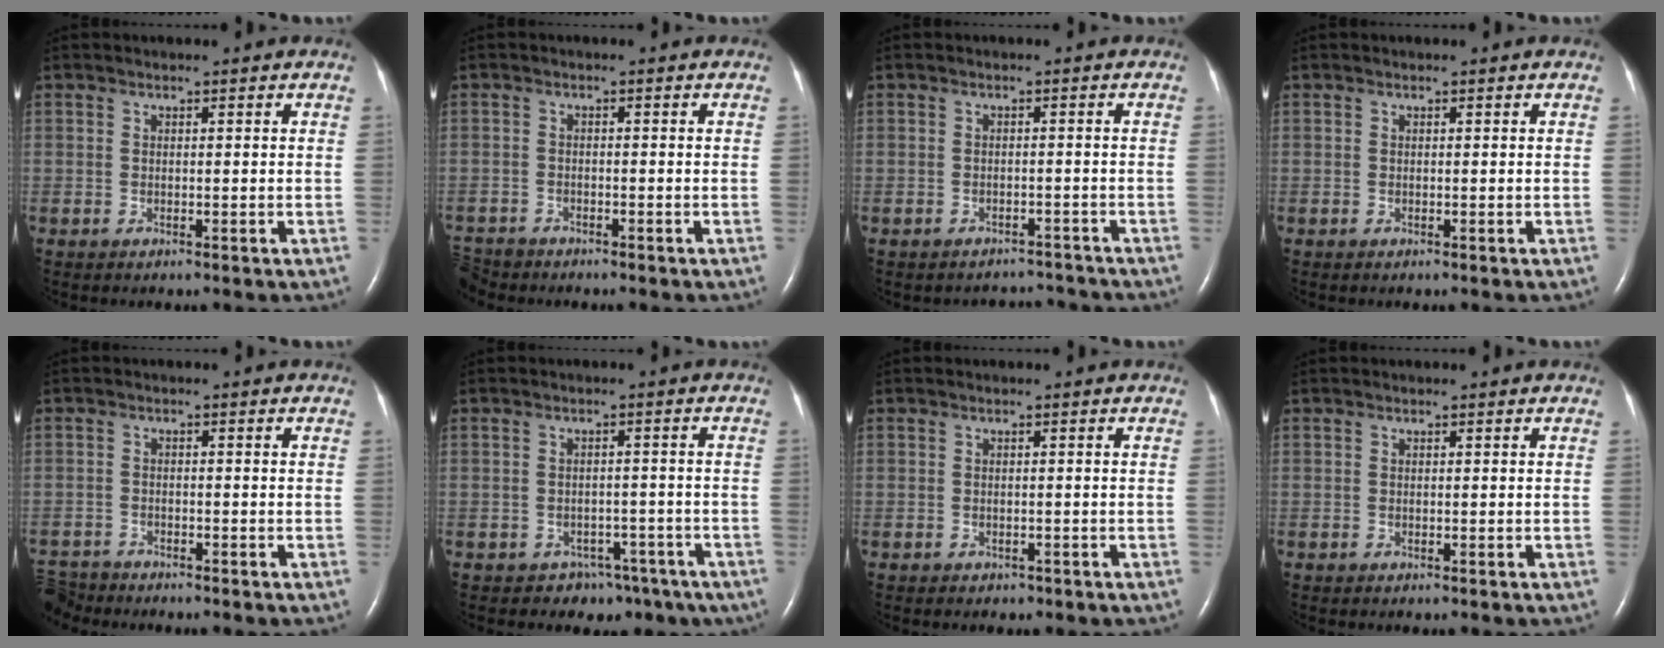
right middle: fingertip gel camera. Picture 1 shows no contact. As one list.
[{"total": 4.1, "force": [-3.9, 1.5, 0.4], "torque": [-0.010, -0.010, -0.073]}, {"total": 3.3, "force": [-3.1, 1.0, -0.9], "torque": [0.010, 0.010, -0.041]}, {"total": 0.0}, {"total": 4.5, "force": [-4.3, 1.2, 0.1], "torque": [-0.004, -0.015, -0.083]}, {"total": 7.7, "force": [-5.3, 5.4, 0.9], "torque": [-0.003, 0.018, -0.054]}, {"total": 1.9, "force": [-1.4, 1.0, 0.7], "torque": [-0.017, 0.000, -0.010]}, {"total": 0.0}]